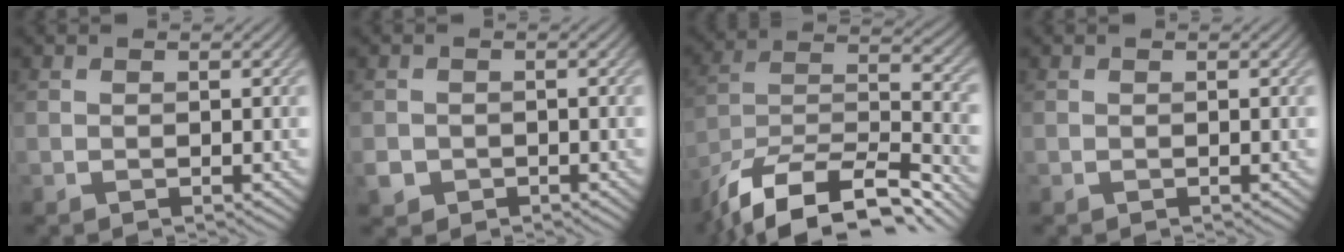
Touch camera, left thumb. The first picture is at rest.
{"total": 2.2, "force": [-1.0, 1.8, 0.6], "torque": [-0.015, -0.009, -0.022]}
{"total": 16.8, "force": [-13.4, 5.3, 8.6], "torque": [-0.179, -0.029, -0.211]}
{"total": 0.0}